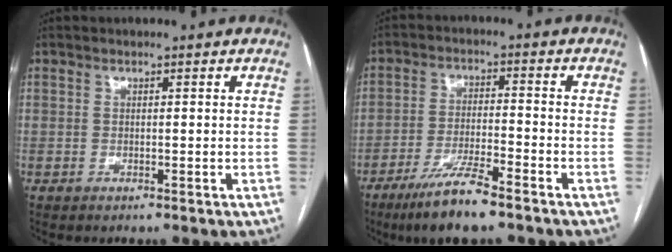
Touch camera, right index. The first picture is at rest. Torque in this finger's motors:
{"motor_torque": [0.74, -0.86, 0.55, 0.14]}